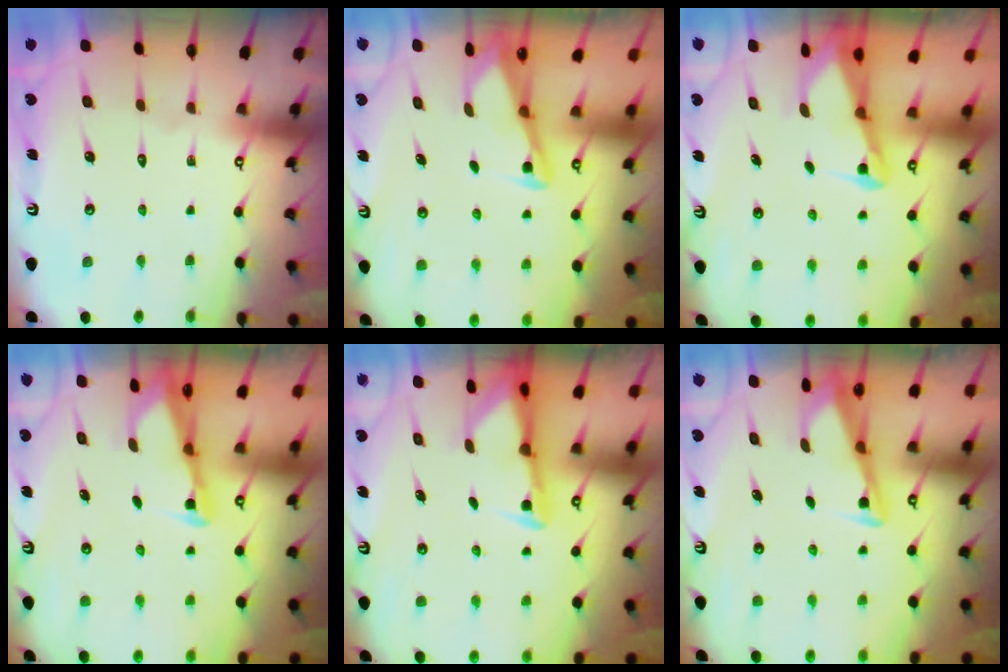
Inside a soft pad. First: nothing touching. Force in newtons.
{"total": 3.0, "press": 2.9, "slide": 0.4}
{"total": 2.6, "press": 2.6, "slide": 0.5}
{"total": 2.4, "press": 2.4, "slide": 0.2}
{"total": 2.8, "press": 2.8, "slide": 0.7}
{"total": 3.5, "press": 3.5, "slide": 0.3}